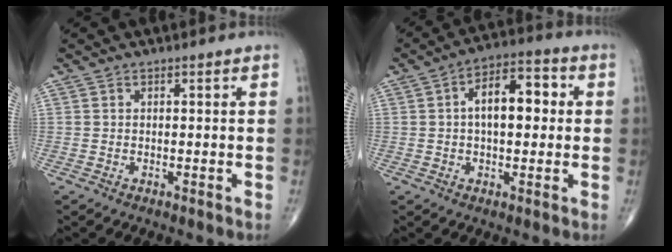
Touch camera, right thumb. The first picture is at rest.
{"total": 10.5, "force": [1.2, 5.5, 8.9], "torque": [-0.125, 0.024, 0.011]}